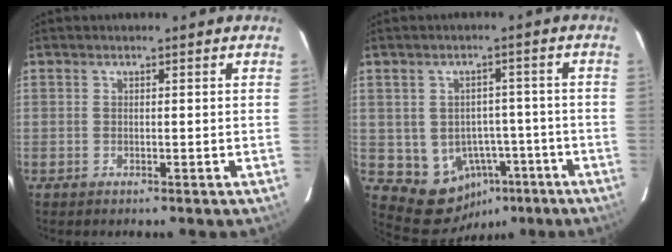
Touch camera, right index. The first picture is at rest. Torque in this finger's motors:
{"motor_torque": [1.03, -1.11, 0.16, -0.01]}